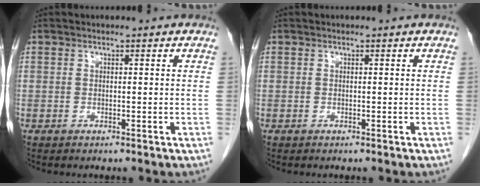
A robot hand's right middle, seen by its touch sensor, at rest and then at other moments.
{"total": 0.0}